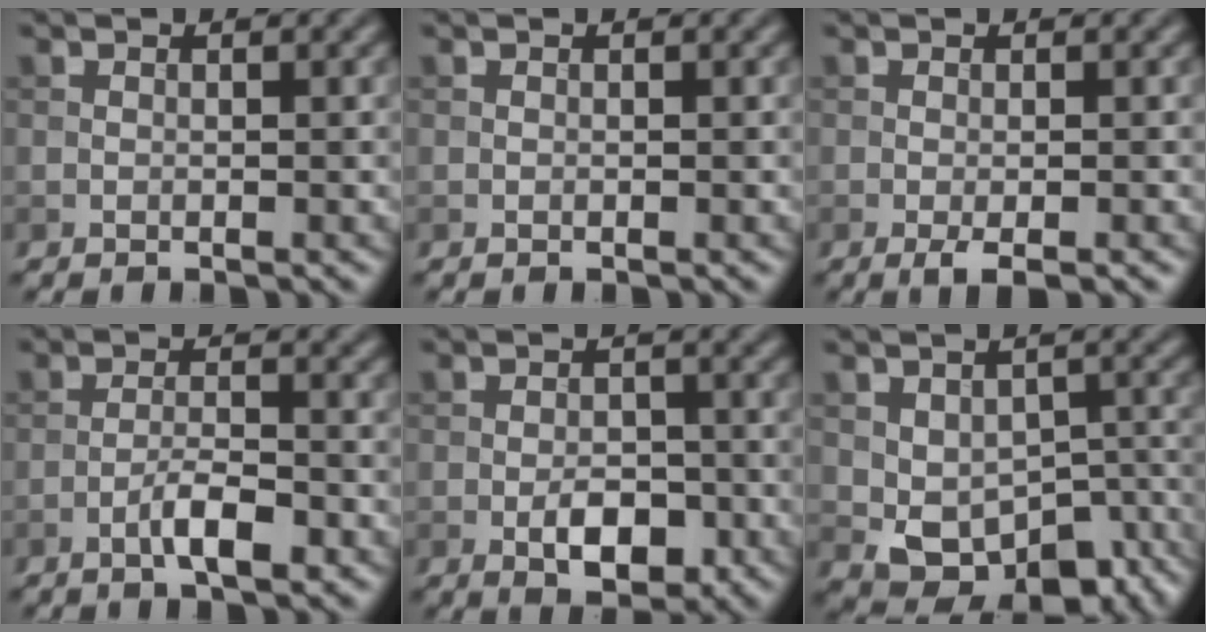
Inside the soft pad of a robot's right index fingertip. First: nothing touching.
{"total": 0.0}
{"total": 1.8, "force": [-0.8, 0.2, 1.5], "torque": [-0.027, -0.003, -0.016]}
{"total": 3.3, "force": [-1.7, 0.8, 2.7], "torque": [-0.051, 0.006, -0.034]}
{"total": 4.1, "force": [-1.6, 2.2, 3.1], "torque": [-0.046, -0.001, -0.025]}
{"total": 9.9, "force": [-4.1, 6.2, 6.6], "torque": [-0.089, -0.012, -0.044]}